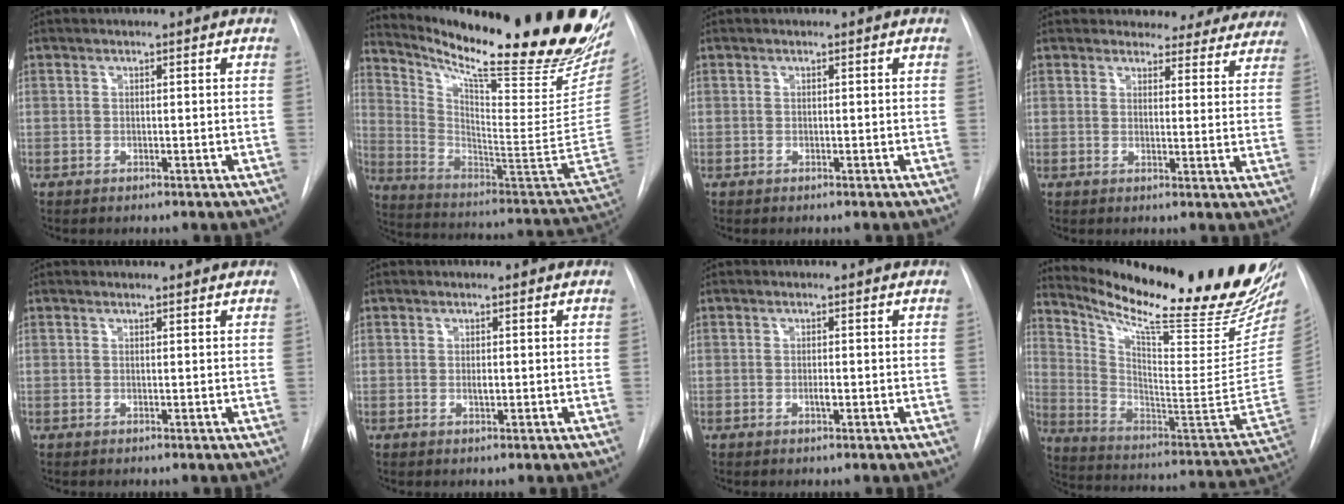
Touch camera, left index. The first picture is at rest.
{"total": 32.2, "force": [23.9, 2.2, 21.5], "torque": [-0.296, -0.075, 0.344]}
{"total": 0.0}
{"total": 13.0, "force": [11.9, 4.8, 1.8], "torque": [0.013, -0.025, 0.115]}
{"total": 1.8, "force": [1.7, 0.3, 0.1], "torque": [-0.007, 0.007, 0.013]}
{"total": 0.8, "force": [-0.5, 0.2, 0.6], "torque": [-0.011, -0.007, -0.010]}
{"total": 1.1, "force": [-0.9, 0.1, 0.6], "torque": [-0.008, -0.007, -0.015]}
{"total": 29.9, "force": [24.3, 2.4, 17.2], "torque": [-0.285, -0.094, 0.341]}